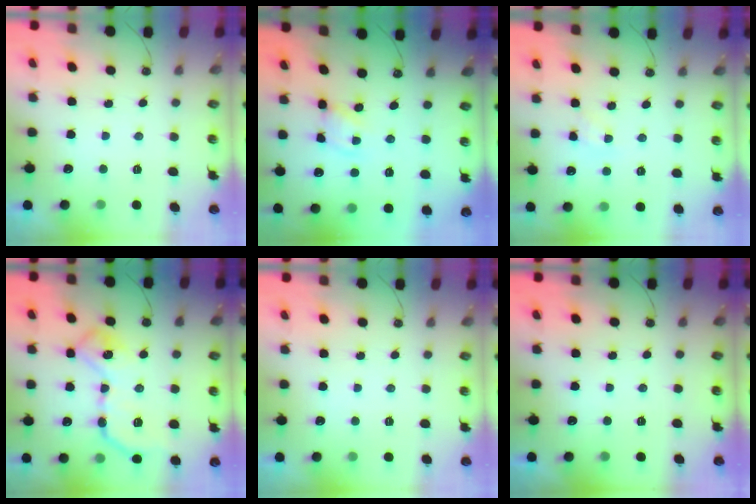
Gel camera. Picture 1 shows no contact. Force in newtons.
{"total": 3.1, "press": 3.1, "slide": 0.1}
{"total": 2.8, "press": 2.8, "slide": 0.5}
{"total": 16.9, "press": 16.9, "slide": 0.4}
{"total": 0.0}
{"total": 0.0}